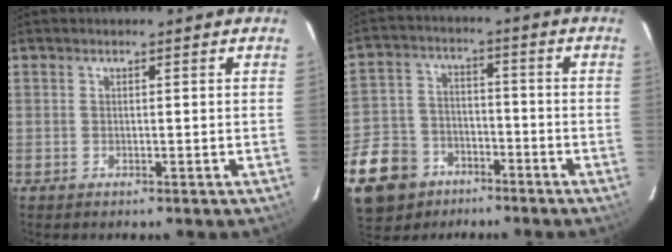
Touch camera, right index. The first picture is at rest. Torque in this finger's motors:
{"motor_torque": [0.88, -1.01, -0.01, -0.21]}